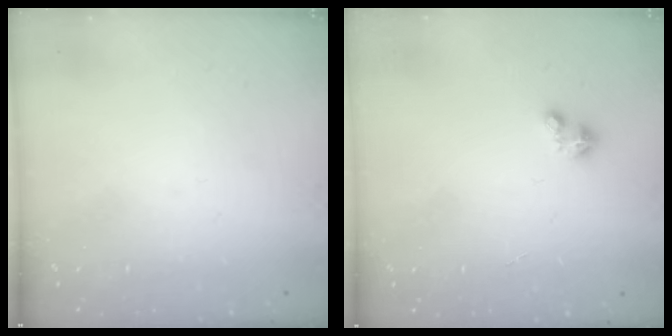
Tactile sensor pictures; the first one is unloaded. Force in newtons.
{"total": 0.9, "press": 0.9, "slide": 0.1}